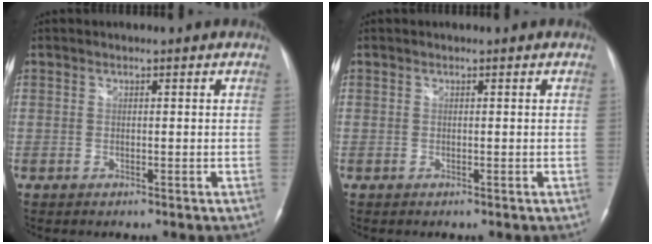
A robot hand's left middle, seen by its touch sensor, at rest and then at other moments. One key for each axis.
{"total": 0.0}